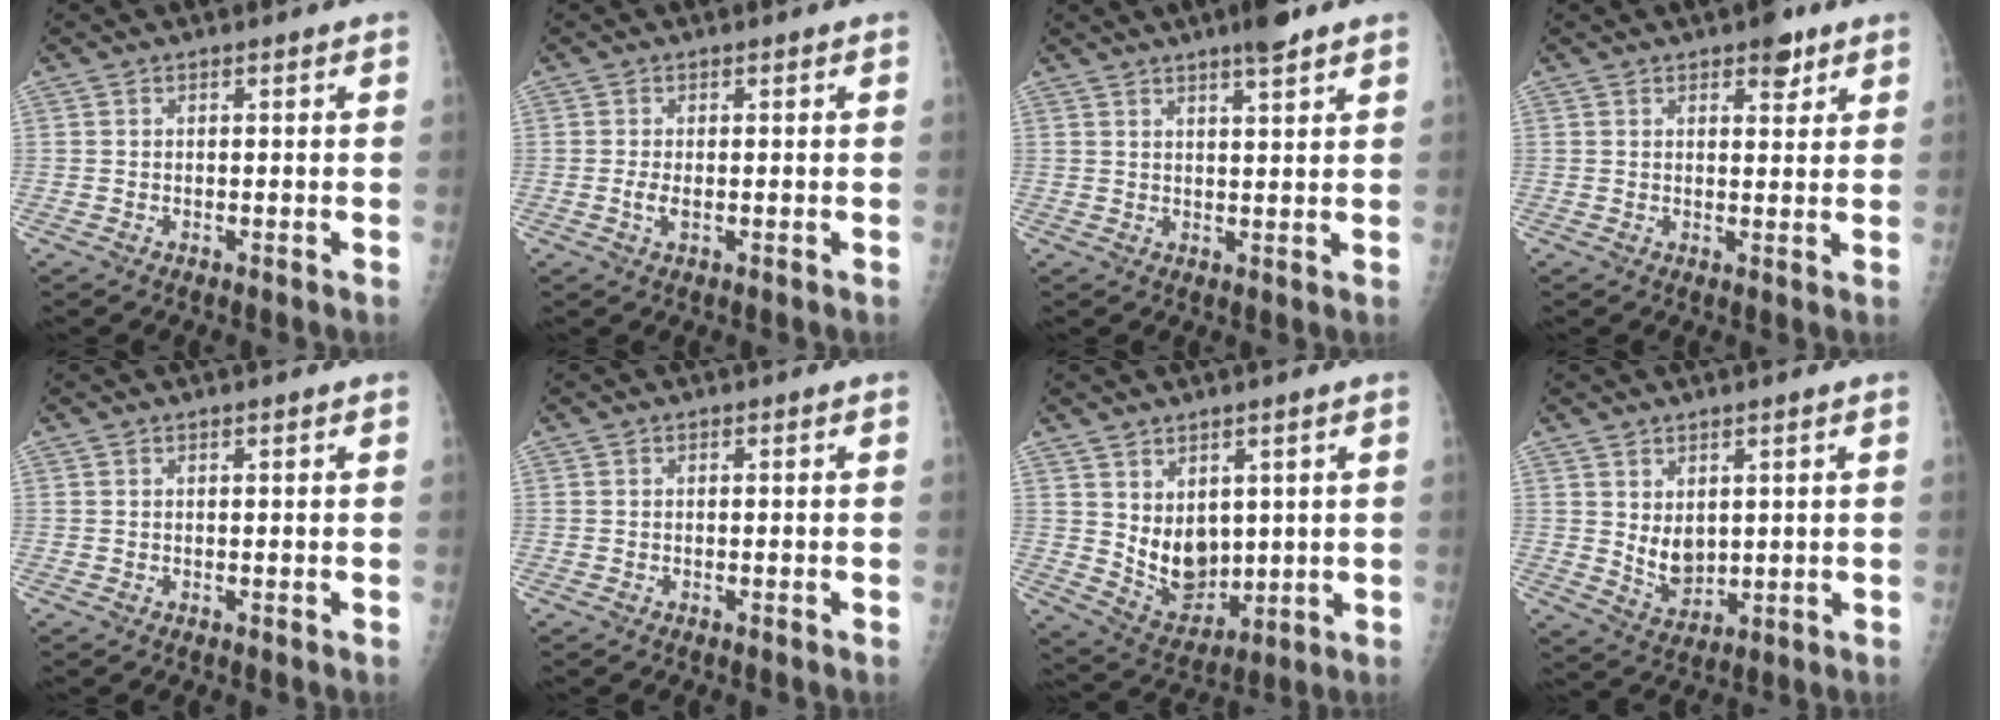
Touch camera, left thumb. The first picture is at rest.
{"total": 2.0, "force": [0.0, 0.8, 1.8], "torque": [-0.039, -0.001, 0.002]}
{"total": 4.7, "force": [3.4, 0.6, 3.2], "torque": [-0.046, -0.015, 0.052]}
{"total": 4.4, "force": [2.8, 2.1, 2.7], "torque": [-0.018, -0.012, 0.035]}
{"total": 0.6, "force": [0.4, 0.0, 0.4], "torque": [-0.007, -0.001, 0.008]}
{"total": 0.0}
{"total": 9.0, "force": [1.8, 6.3, 6.2], "torque": [-0.069, -0.031, 0.058]}
{"total": 5.9, "force": [1.8, 3.6, 4.3], "torque": [-0.056, -0.024, 0.047]}